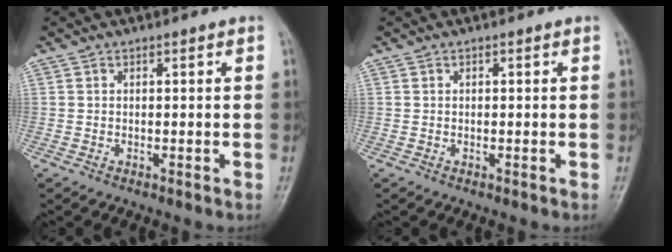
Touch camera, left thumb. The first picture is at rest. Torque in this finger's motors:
{"motor_torque": [0.00, 0.00, 0.00, 0.00, 0.00]}